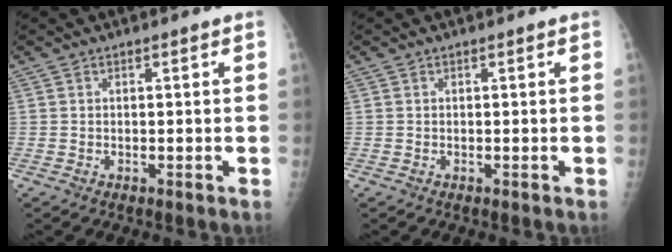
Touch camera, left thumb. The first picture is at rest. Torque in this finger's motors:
{"motor_torque": [0.00, 0.00, 0.00, 0.00, 0.00]}